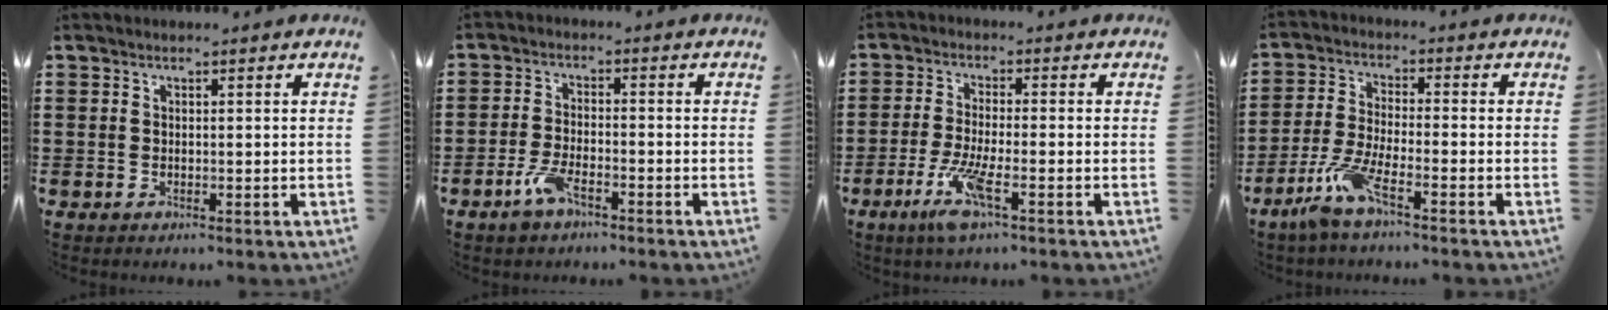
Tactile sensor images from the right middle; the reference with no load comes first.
{"total": 4.5, "force": [-2.8, 1.5, 3.1], "torque": [-0.071, 0.003, -0.057]}
{"total": 6.6, "force": [-3.2, 1.1, 5.6], "torque": [-0.124, -0.013, -0.061]}
{"total": 6.2, "force": [-4.2, 0.6, 4.5], "torque": [-0.107, -0.015, -0.082]}